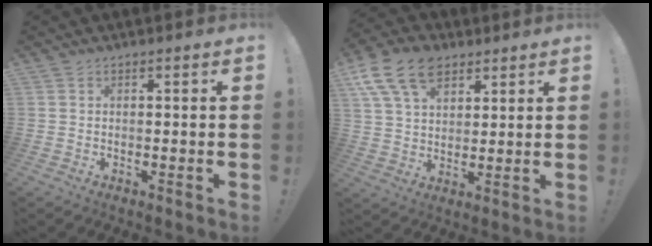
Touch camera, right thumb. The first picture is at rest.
{"total": 15.2, "force": [8.1, 9.7, 8.5], "torque": [-0.151, -0.032, 0.152]}